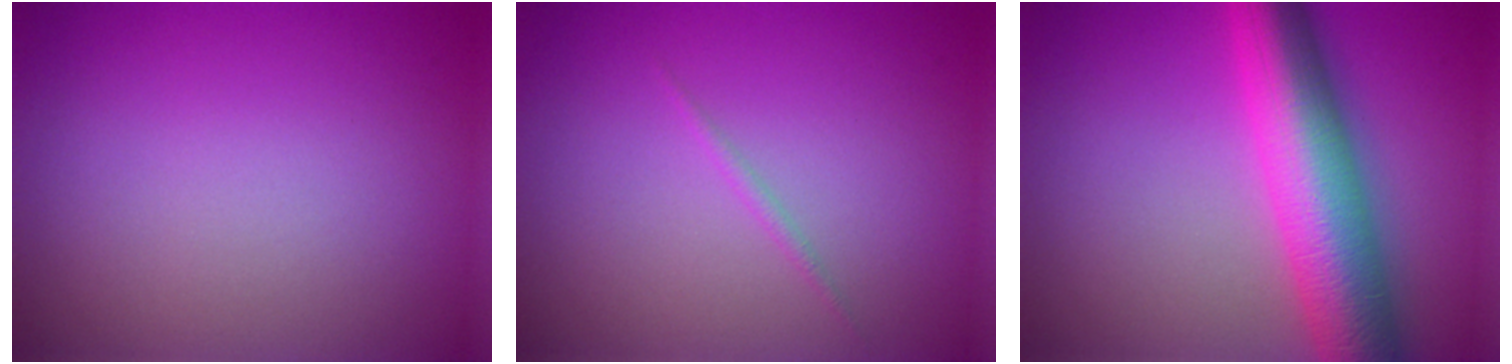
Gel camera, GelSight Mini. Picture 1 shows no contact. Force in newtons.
{"total": 0.6, "press": 0.6, "slide": 0.0}
{"total": 10.3, "press": 10.3, "slide": 0.1}